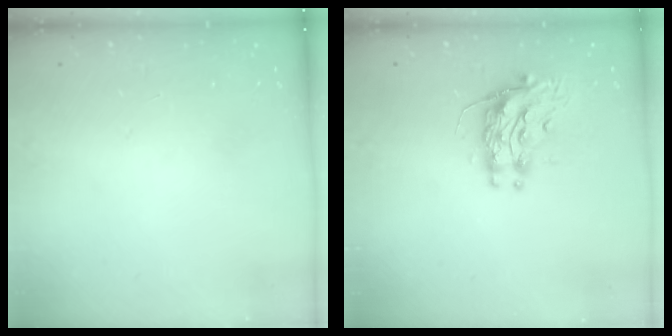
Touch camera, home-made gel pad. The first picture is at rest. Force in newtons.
{"total": 10.0, "press": 9.9, "slide": 0.8}